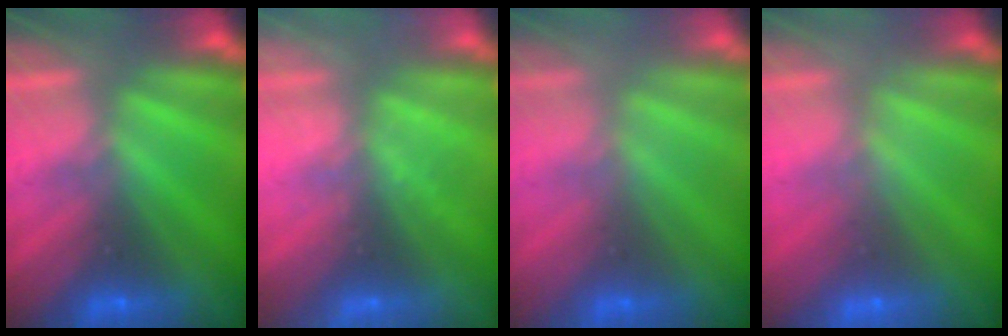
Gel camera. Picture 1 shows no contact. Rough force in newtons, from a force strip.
{"total": 2.3}
{"total": 2.8}
{"total": 1.5}